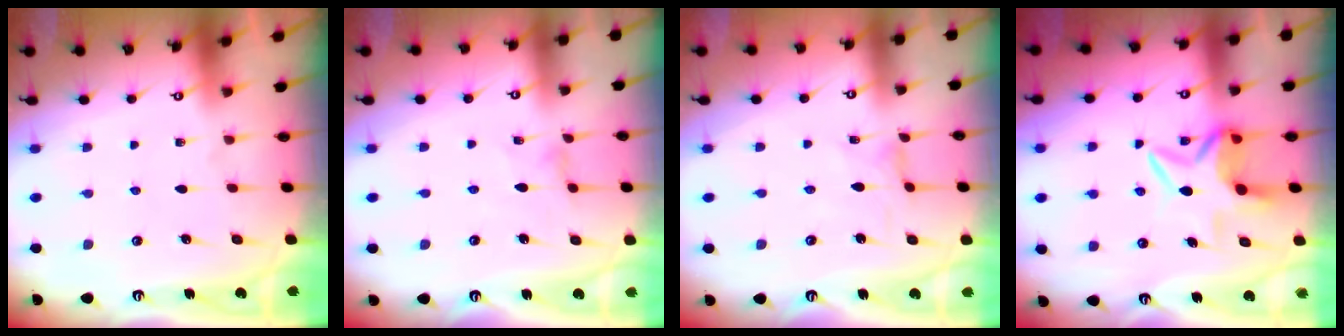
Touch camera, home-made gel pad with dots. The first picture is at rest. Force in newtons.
{"total": 1.5, "press": 1.5, "slide": 0.3}
{"total": 0.0}
{"total": 6.8, "press": 6.6, "slide": 1.5}